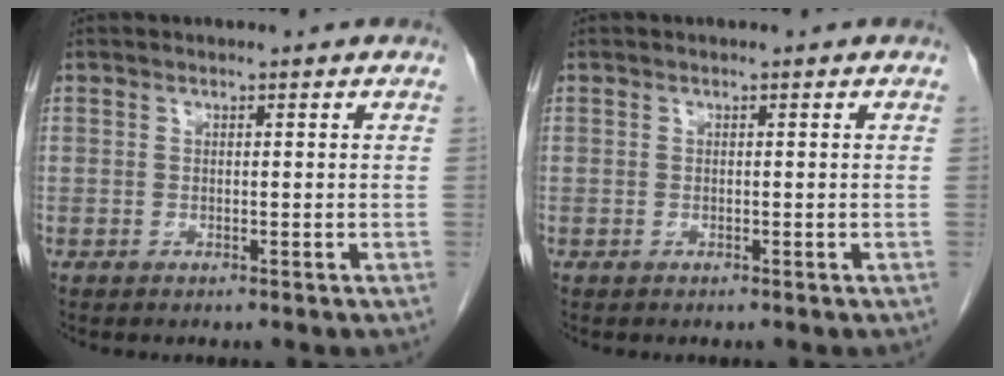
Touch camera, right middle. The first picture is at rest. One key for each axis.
{"total": 0.0}